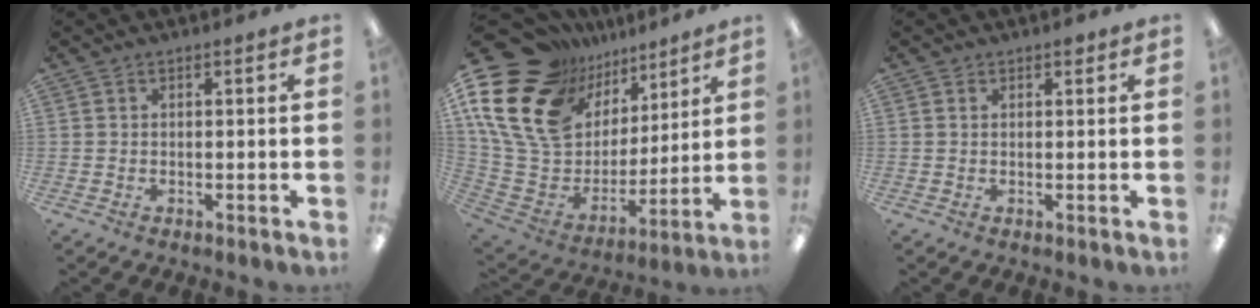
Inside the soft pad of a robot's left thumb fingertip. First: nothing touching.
{"total": 23.2, "force": [11.6, 16.0, 12.1], "torque": [-0.260, -0.077, 0.227]}
{"total": 1.1, "force": [0.8, 0.7, 0.4], "torque": [-0.002, -0.002, 0.012]}